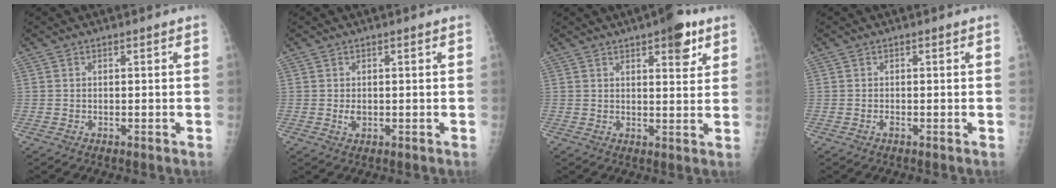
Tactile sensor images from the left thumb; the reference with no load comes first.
{"total": 1.6, "force": [0.0, 1.1, 1.2], "torque": [-0.017, -0.002, 0.003]}
{"total": 7.2, "force": [4.2, 2.6, 5.3], "torque": [-0.051, -0.017, 0.051]}
{"total": 0.5, "force": [-0.3, 0.2, 0.4], "torque": [-0.008, 0.000, -0.006]}